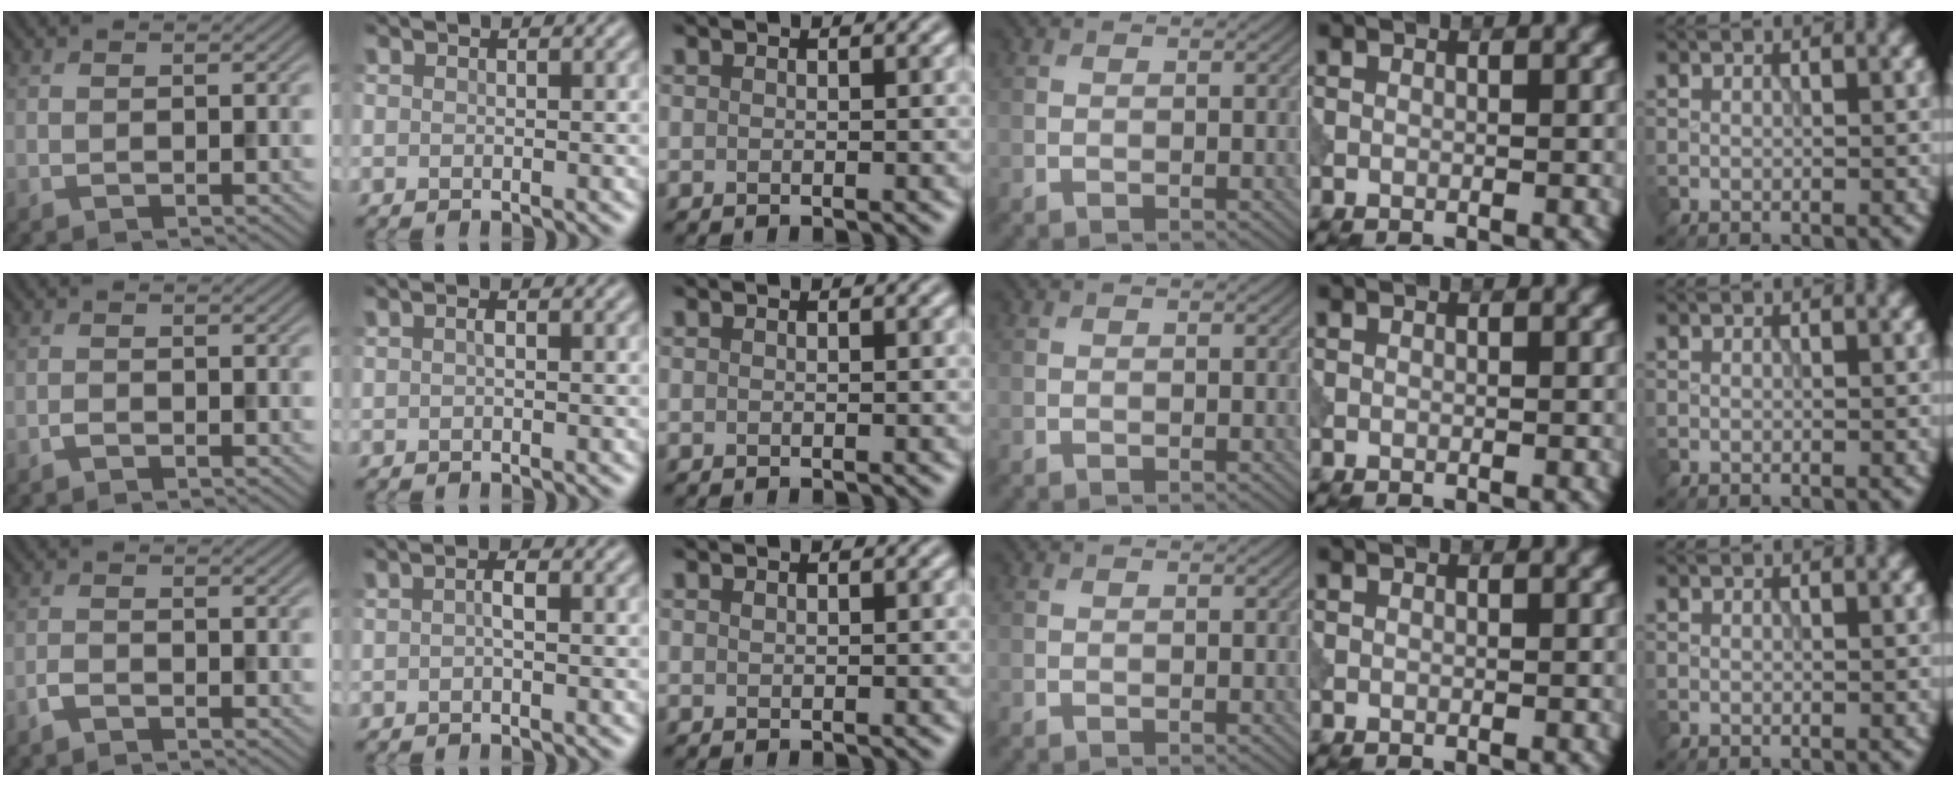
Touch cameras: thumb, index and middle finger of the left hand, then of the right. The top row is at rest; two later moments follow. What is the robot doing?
{"motion": "dispense", "object": "pipette"}